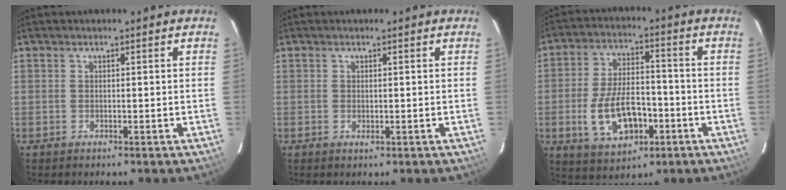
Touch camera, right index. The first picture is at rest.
{"total": 0.6, "force": [0.1, 0.3, 0.5], "torque": [-0.008, -0.001, 0.001]}
{"total": 12.7, "force": [-4.2, 6.6, 9.9], "torque": [-0.202, 0.003, -0.057]}